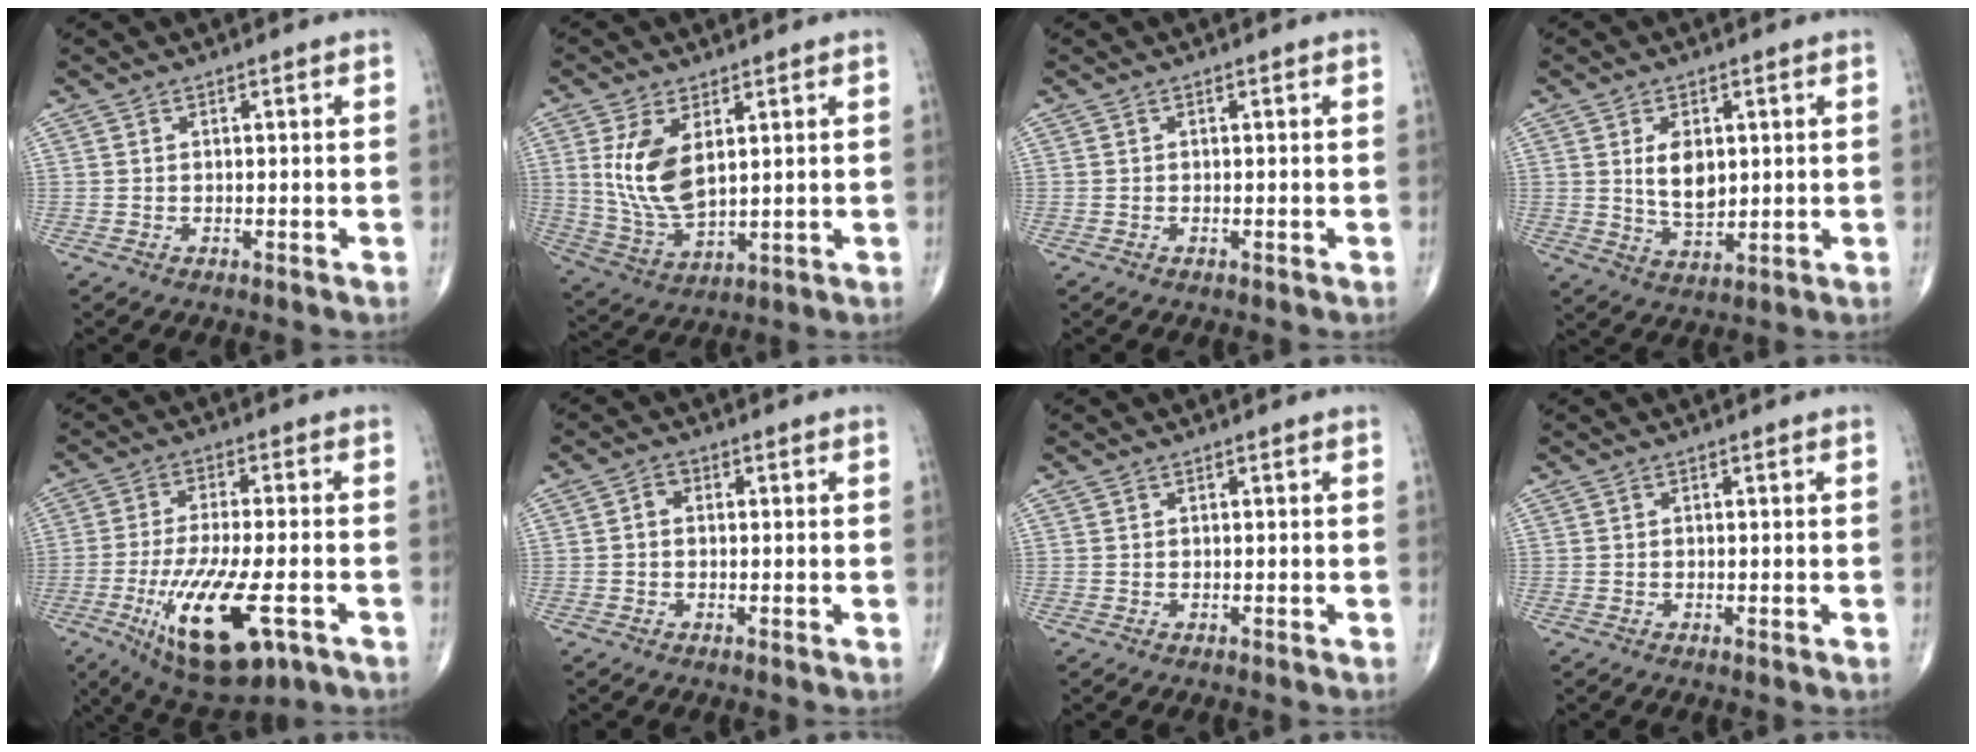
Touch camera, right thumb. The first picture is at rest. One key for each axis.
{"total": 11.0, "fx": 3.0, "fy": 5.6, "fz": 8.9, "tx": -0.174, "ty": -0.019, "tz": 0.073}
{"total": 0.0}
{"total": 6.9, "fx": 1.3, "fy": 4.1, "fz": 5.4, "tx": -0.077, "ty": -0.017, "tz": 0.030}
{"total": 17.1, "fx": -6.0, "fy": 5.7, "fz": 14.9, "tx": -0.283, "ty": -0.006, "tz": -0.087}
{"total": 1.7, "fx": -0.1, "fy": 1.4, "fz": 1.0, "tx": -0.010, "ty": 0.008, "tz": -0.006}
{"total": 0.0}
{"total": 0.0}